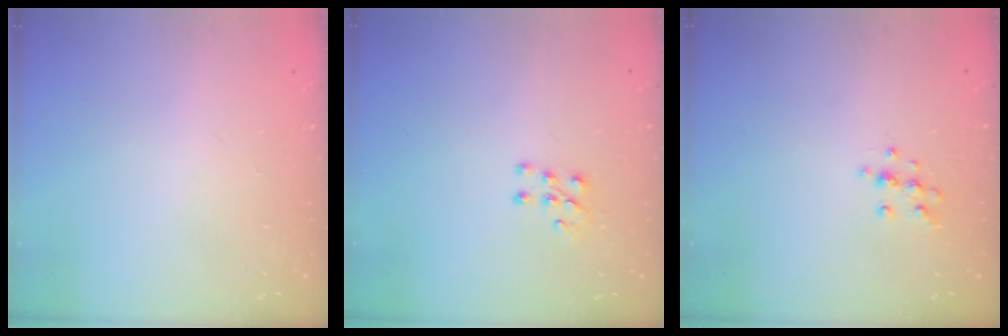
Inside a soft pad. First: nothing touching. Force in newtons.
{"total": 6.0, "press": 6.0, "slide": 0.5}
{"total": 9.0, "press": 8.9, "slide": 0.8}